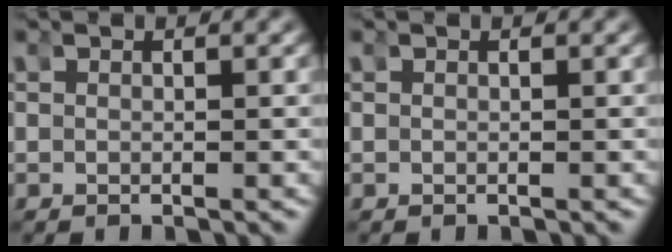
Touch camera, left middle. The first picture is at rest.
{"total": 0.0}